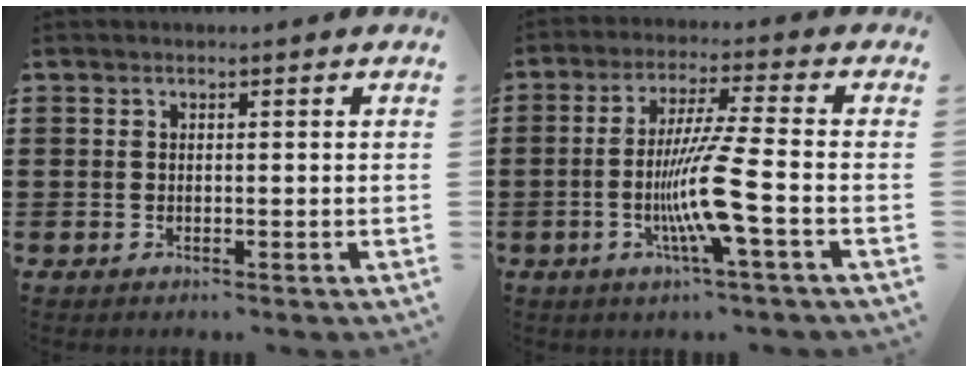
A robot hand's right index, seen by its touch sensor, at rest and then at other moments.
{"total": 9.3, "force": [-2.7, -0.5, 8.9], "torque": [-0.177, -0.019, -0.059]}